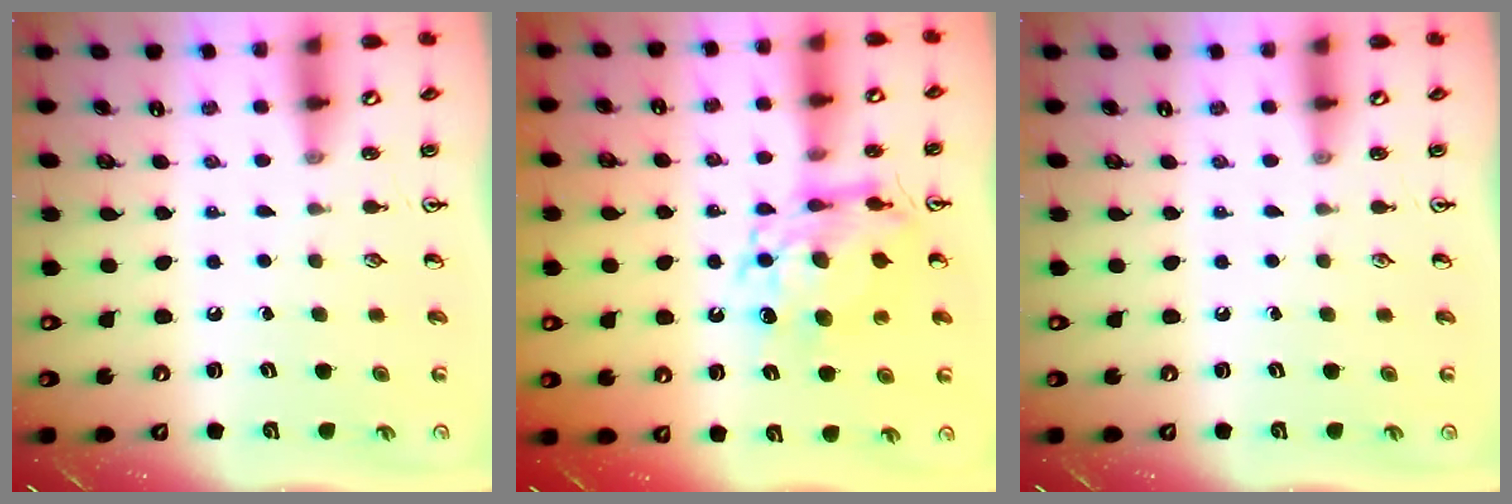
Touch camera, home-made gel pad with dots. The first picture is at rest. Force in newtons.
{"total": 12.0, "press": 12.0, "slide": 1.1}
{"total": 0.0}